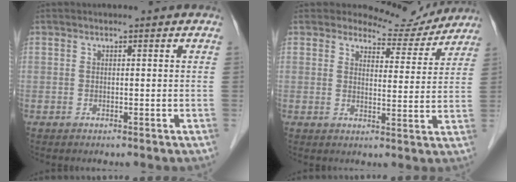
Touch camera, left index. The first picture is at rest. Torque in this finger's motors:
{"motor_torque": [0.99, -1.14, 0.13, 0.00]}